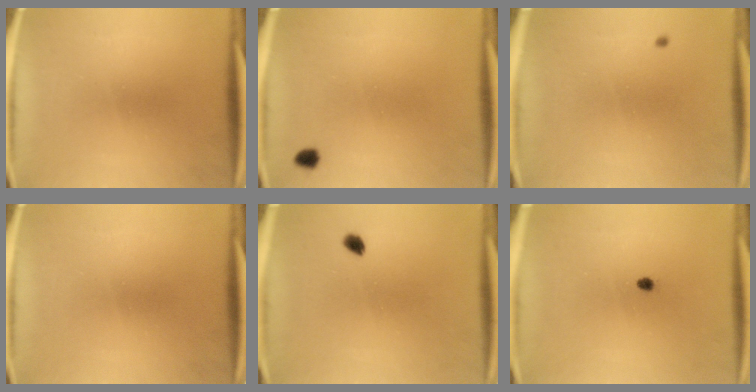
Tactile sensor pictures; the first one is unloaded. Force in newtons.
{"total": 1.4}
{"total": 0.6}
{"total": 0.0}
{"total": 1.7}
{"total": 1.0}